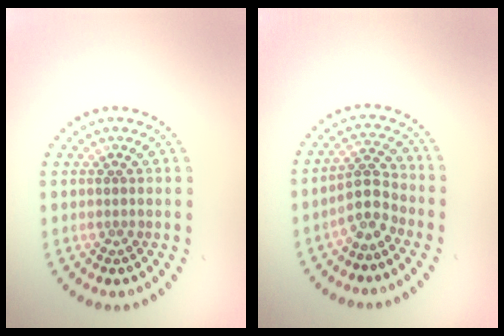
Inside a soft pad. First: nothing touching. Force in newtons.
{"total": 2.9, "press": 2.5, "slide": 1.3}